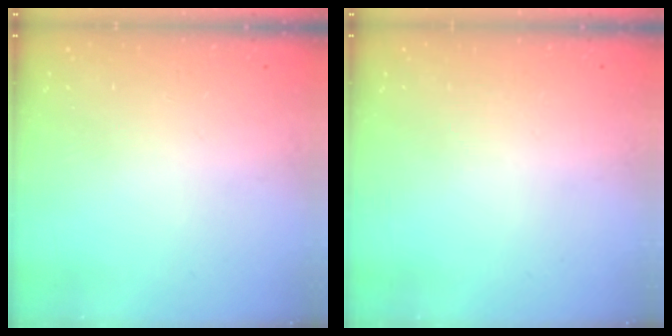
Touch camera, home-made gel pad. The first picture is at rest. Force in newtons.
{"total": 0.0}